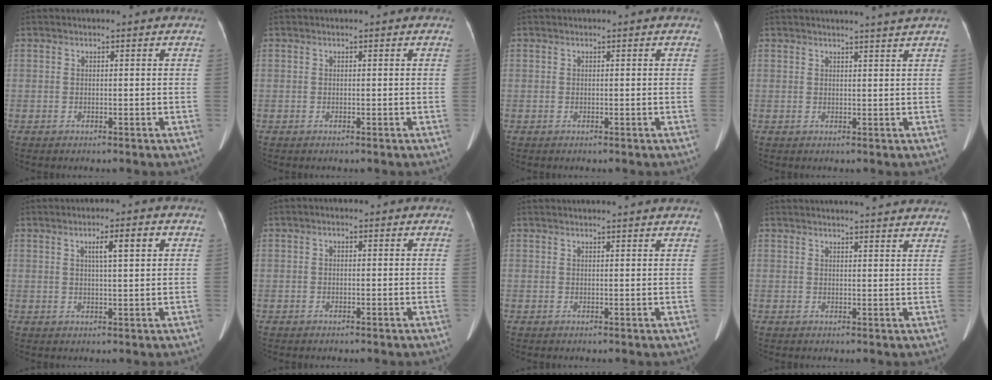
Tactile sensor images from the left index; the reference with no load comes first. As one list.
[{"total": 0.0}, {"total": 0.0}, {"total": 3.5, "force": [3.1, -1.1, 1.2], "torque": [-0.016, -0.004, 0.034]}, {"total": 4.3, "force": [1.7, 0.3, 3.9], "torque": [-0.062, 0.006, 0.026]}, {"total": 0.7, "force": [0.2, 0.4, 0.5], "torque": [-0.012, 0.010, 0.001]}, {"total": 7.0, "force": [6.5, 0.2, 2.5], "torque": [-0.032, 0.021, 0.064]}, {"total": 12.3, "force": [11.5, 0.8, 4.3], "torque": [-0.047, 0.005, 0.119]}]